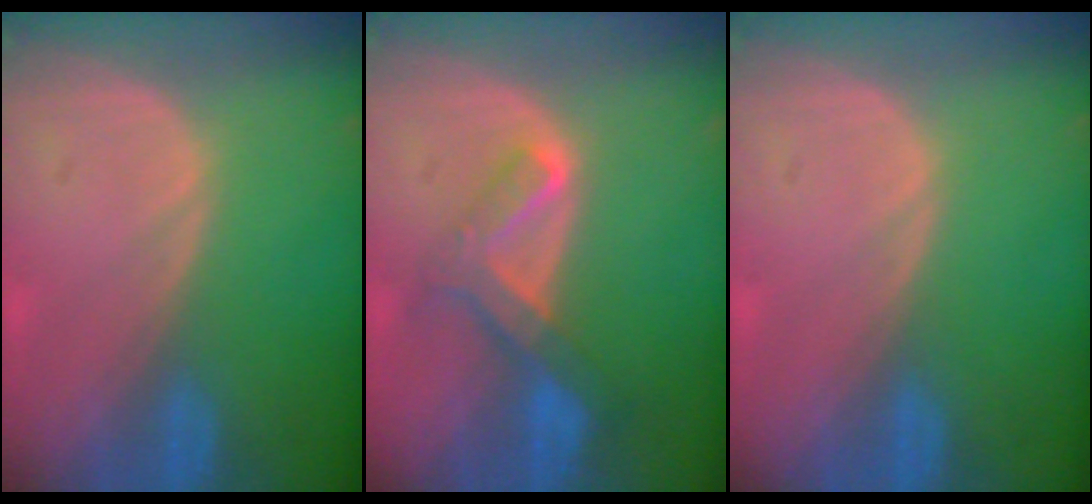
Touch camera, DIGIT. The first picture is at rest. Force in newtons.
{"total": 6.7, "press": 5.8, "slide": 3.4}
{"total": 0.0}